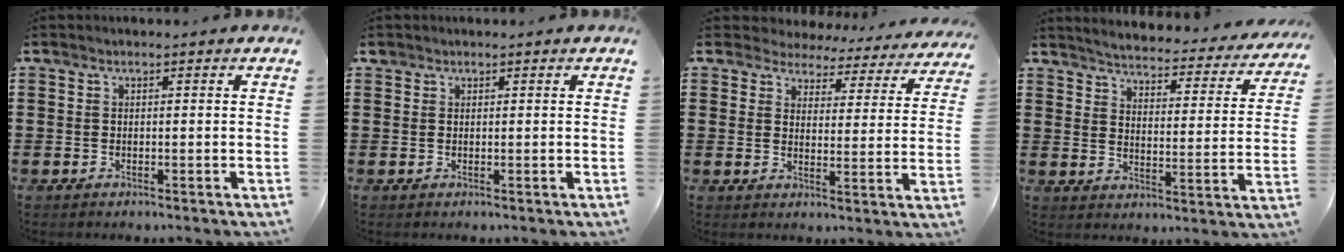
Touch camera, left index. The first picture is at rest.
{"total": 0.7, "force": [0.5, 0.4, 0.1], "torque": [-0.006, 0.003, 0.010]}
{"total": 4.2, "force": [4.0, 1.0, 0.1], "torque": [-0.029, -0.027, 0.068]}
{"total": 3.8, "force": [3.7, -0.3, 0.9], "torque": [-0.039, -0.036, 0.055]}